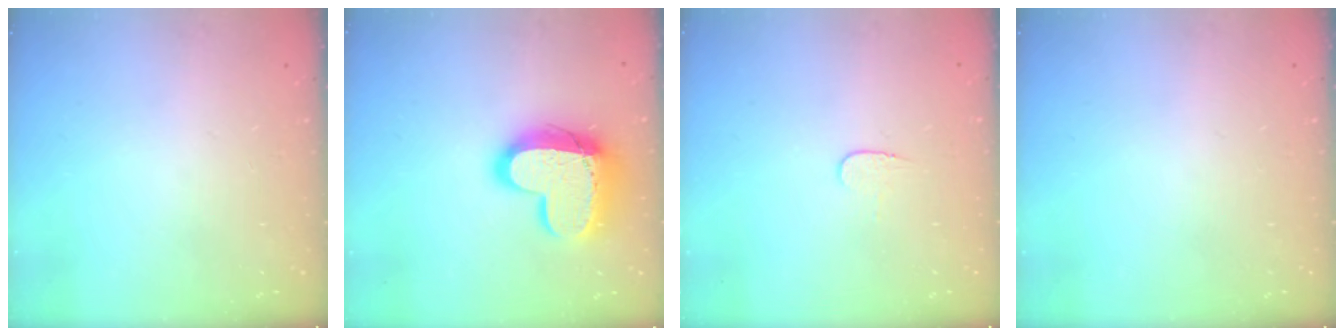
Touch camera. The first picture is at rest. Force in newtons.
{"total": 17.4, "press": 17.3, "slide": 1.5}
{"total": 4.0, "press": 4.0, "slide": 0.4}
{"total": 0.0}